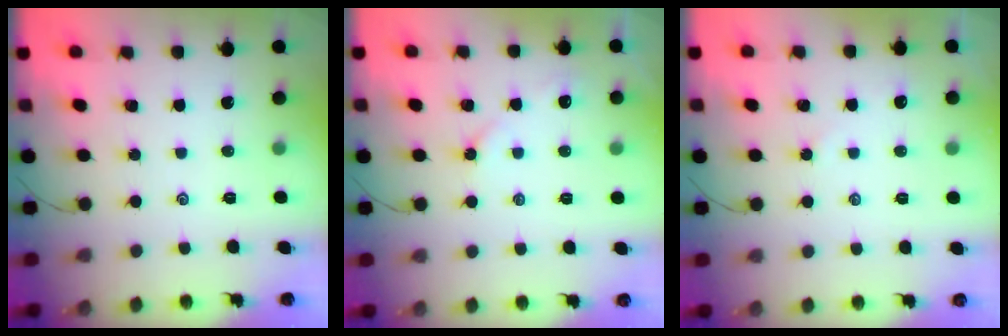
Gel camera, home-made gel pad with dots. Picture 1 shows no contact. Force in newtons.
{"total": 3.8, "press": 3.8, "slide": 0.5}
{"total": 2.8, "press": 2.8, "slide": 0.5}